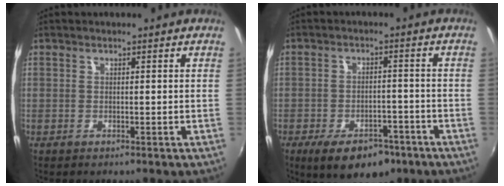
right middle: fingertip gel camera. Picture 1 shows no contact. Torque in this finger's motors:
{"motor_torque": [1.32, -0.82, 0.54, 0.17]}